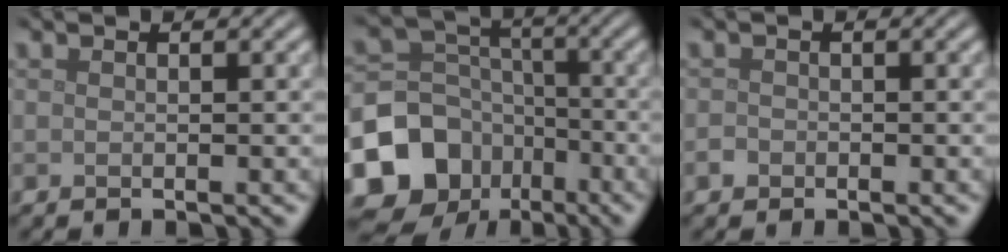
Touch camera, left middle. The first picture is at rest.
{"total": 12.9, "force": [-7.0, 10.1, 3.8], "torque": [-0.102, -0.022, -0.126]}
{"total": 0.8, "force": [-0.5, 0.7, 0.2], "torque": [-0.001, -0.001, -0.011]}